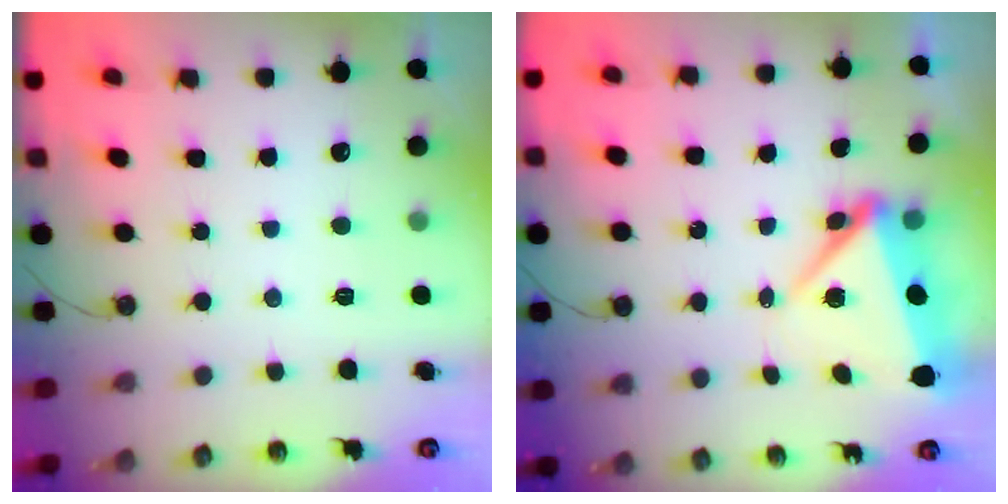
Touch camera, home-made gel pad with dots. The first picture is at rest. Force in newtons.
{"total": 7.0, "press": 6.8, "slide": 1.8}